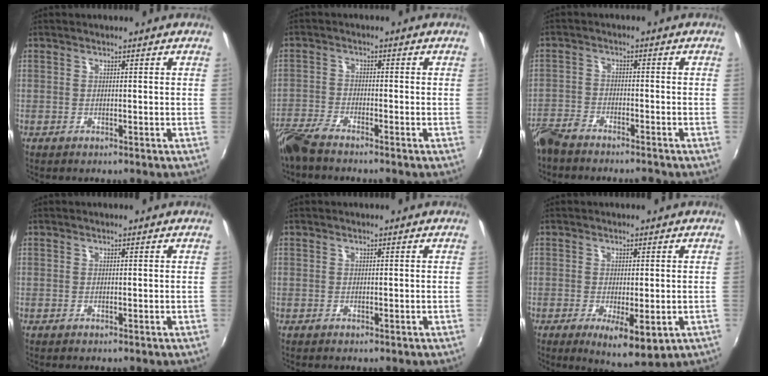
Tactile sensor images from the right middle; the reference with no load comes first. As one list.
[{"total": 5.6, "force": [-4.9, 0.9, 2.6], "torque": [-0.068, -0.013, -0.102]}, {"total": 6.8, "force": [-6.0, 2.0, 2.4], "torque": [-0.072, -0.011, -0.116]}, {"total": 0.0}, {"total": 0.0}, {"total": 6.9, "force": [-2.3, 2.5, 6.0], "torque": [-0.093, -0.019, -0.025]}]